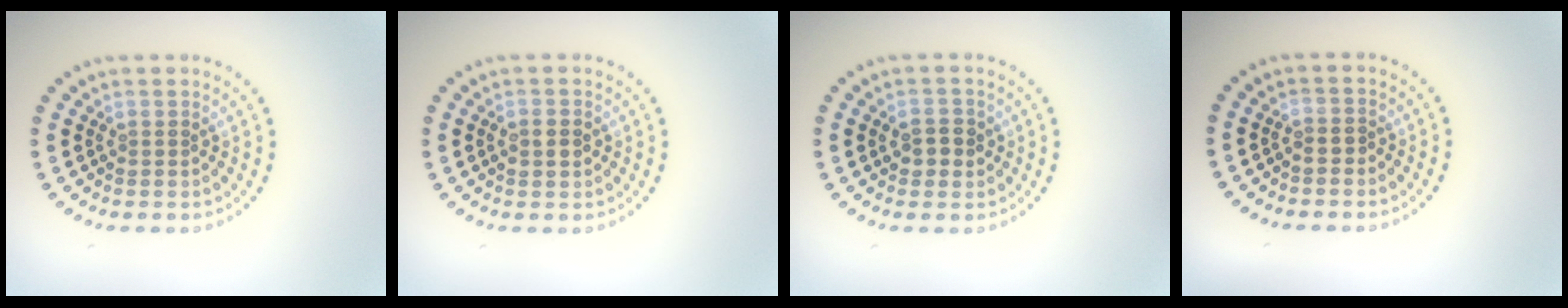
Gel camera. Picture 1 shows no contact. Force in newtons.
{"total": 2.1, "press": 2.1, "slide": 0.2}
{"total": 2.2, "press": 2.2, "slide": 0.3}
{"total": 0.6, "press": 0.5, "slide": 0.4}